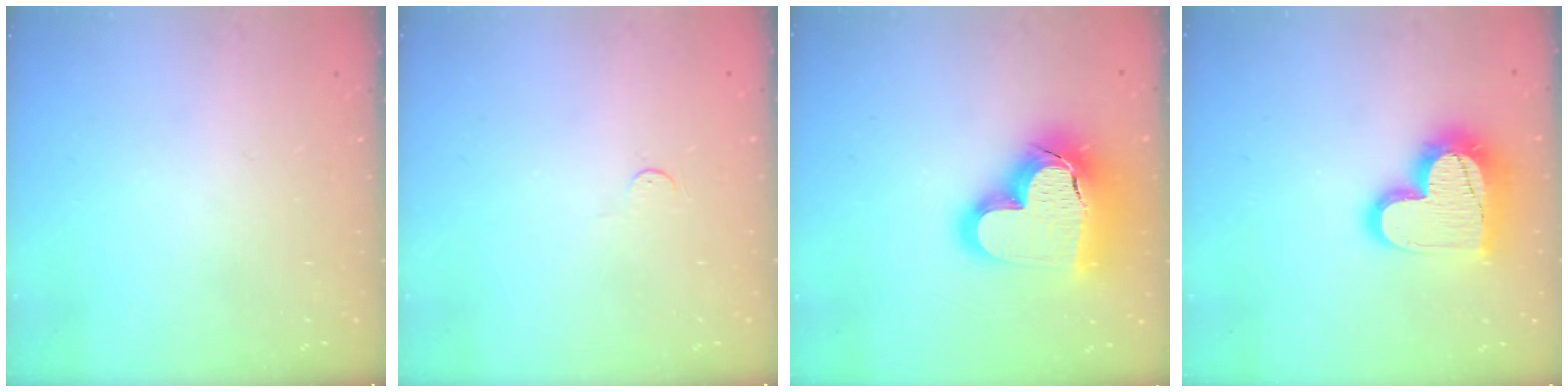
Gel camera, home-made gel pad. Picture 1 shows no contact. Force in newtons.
{"total": 3.4, "press": 3.4, "slide": 0.4}
{"total": 22.8, "press": 22.6, "slide": 2.2}
{"total": 18.9, "press": 18.9, "slide": 1.4}